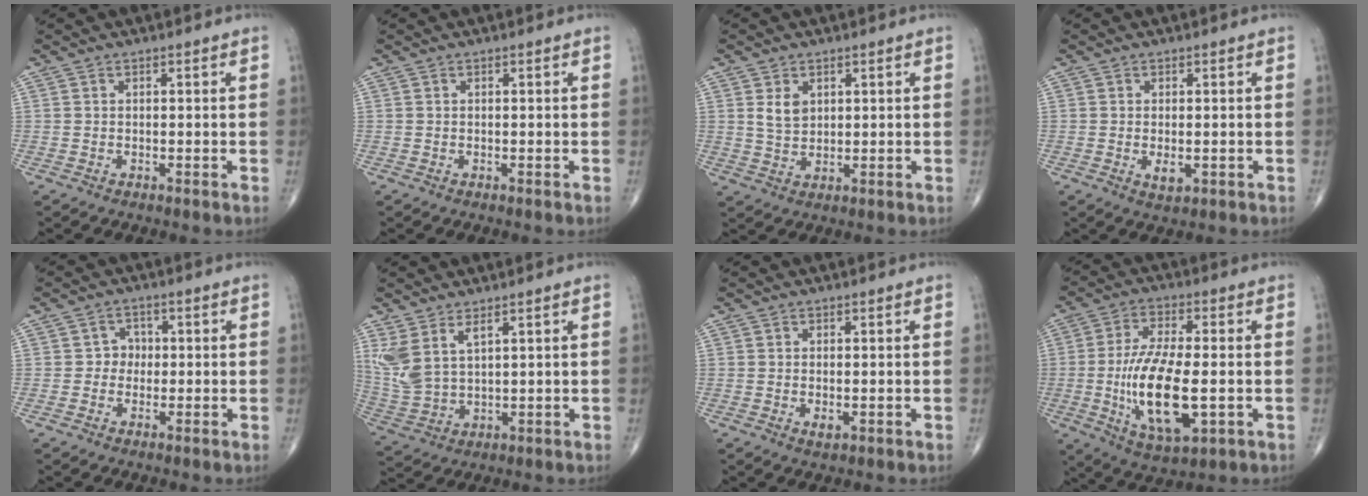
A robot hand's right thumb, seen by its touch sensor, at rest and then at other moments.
{"total": 0.0}
{"total": 4.0, "force": [1.5, 2.8, 2.4], "torque": [-0.033, -0.012, 0.034]}
{"total": 2.5, "force": [-0.5, 1.2, 2.2], "torque": [-0.033, -0.005, -0.005]}
{"total": 2.8, "force": [-0.1, 2.6, 1.0], "torque": [0.010, 0.010, -0.011]}
{"total": 8.0, "force": [4.2, 3.5, 5.9], "torque": [-0.135, -0.017, 0.098]}
{"total": 1.6, "force": [-0.3, 0.7, 1.4], "torque": [-0.022, -0.003, -0.003]}
{"total": 16.1, "force": [-2.5, 6.2, 14.6], "torque": [-0.274, -0.007, -0.039]}